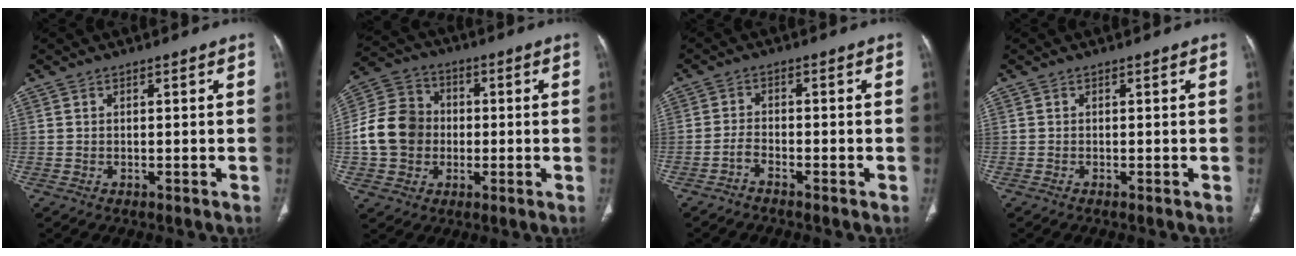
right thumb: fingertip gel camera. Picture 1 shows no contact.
{"total": 12.5, "force": [-1.0, 10.9, 6.1], "torque": [-0.102, 0.027, -0.023]}
{"total": 2.0, "force": [-1.7, 0.6, 0.9], "torque": [-0.026, 0.014, -0.036]}
{"total": 0.0}